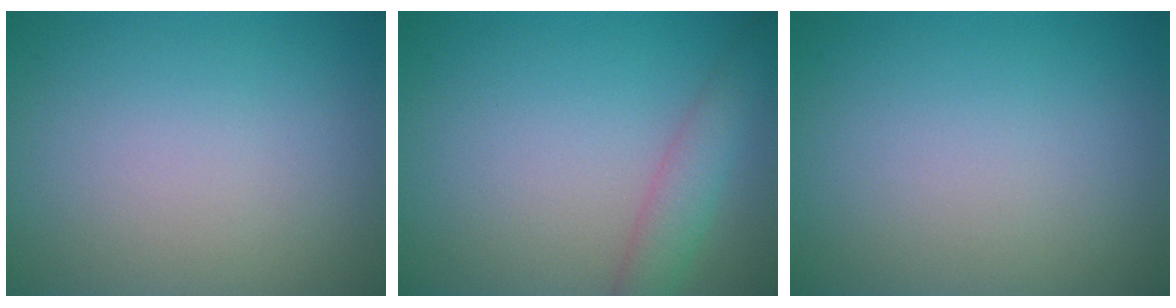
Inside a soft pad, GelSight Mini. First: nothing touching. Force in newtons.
{"total": 3.0, "press": 3.0, "slide": 0.1}
{"total": 0.0}